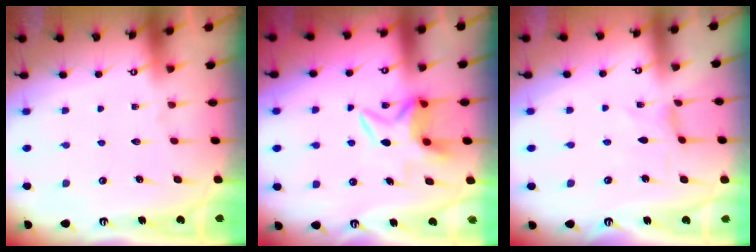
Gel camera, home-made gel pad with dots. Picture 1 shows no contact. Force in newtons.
{"total": 6.4, "press": 6.3, "slide": 1.0}
{"total": 0.0}